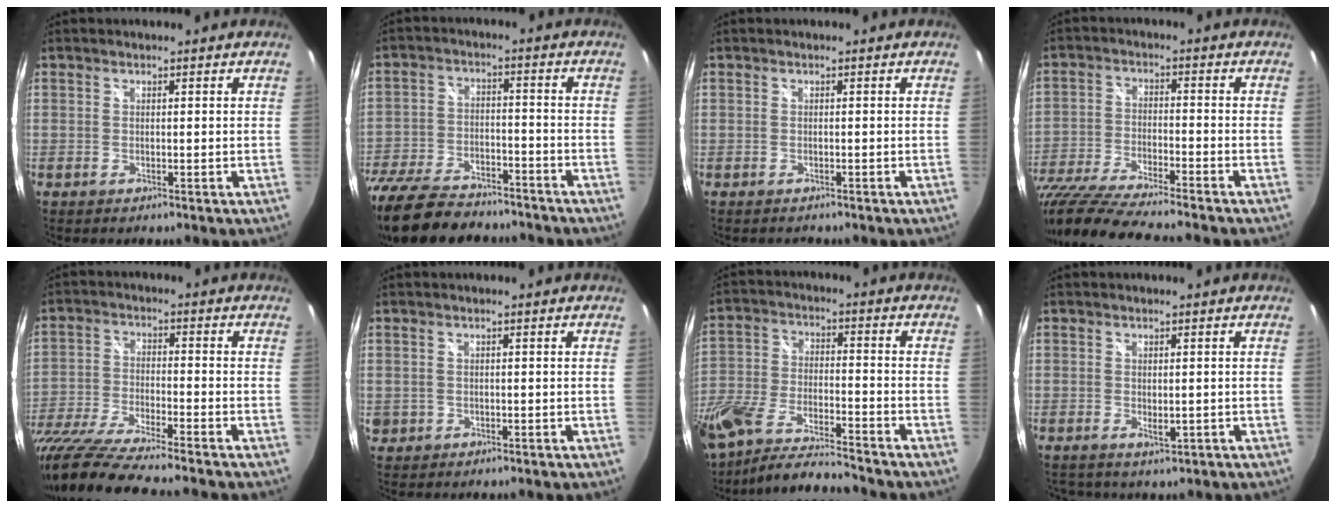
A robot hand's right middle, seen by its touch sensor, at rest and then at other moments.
{"total": 22.1, "force": [-17.4, 8.8, 10.5], "torque": [-0.245, -0.028, -0.279]}
{"total": 0.5, "force": [-0.5, 0.1, -0.1], "torque": [-0.001, 0.001, -0.011]}
{"total": 18.3, "force": [-15.5, 1.8, 9.5], "torque": [-0.203, -0.044, -0.280]}
{"total": 16.5, "force": [-13.8, 0.5, 9.1], "torque": [-0.195, -0.049, -0.259]}
{"total": 2.5, "force": [-0.2, 2.3, 0.8], "torque": [-0.017, -0.002, 0.000]}
{"total": 14.8, "force": [-12.2, 3.4, 7.6], "torque": [-0.173, -0.025, -0.225]}
{"total": 1.3, "force": [-0.2, 1.0, 0.9], "torque": [-0.009, -0.002, -0.002]}